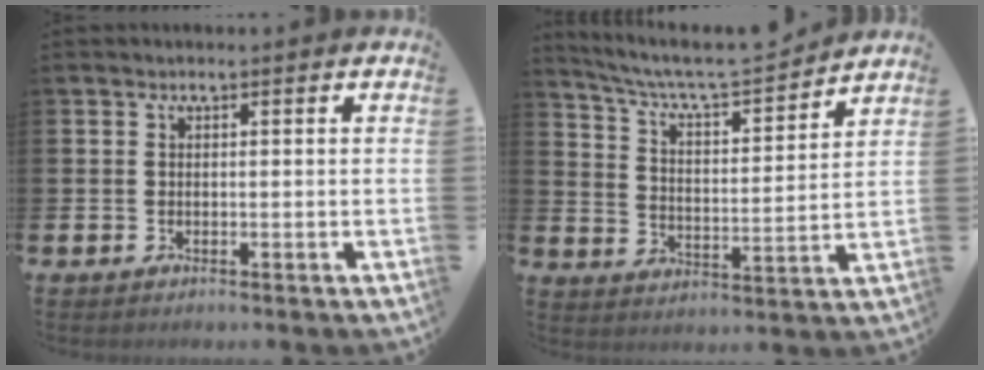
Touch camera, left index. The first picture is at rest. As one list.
[{"total": 7.7, "force": [7.2, 1.2, 2.6], "torque": [-0.081, -0.056, 0.122]}]